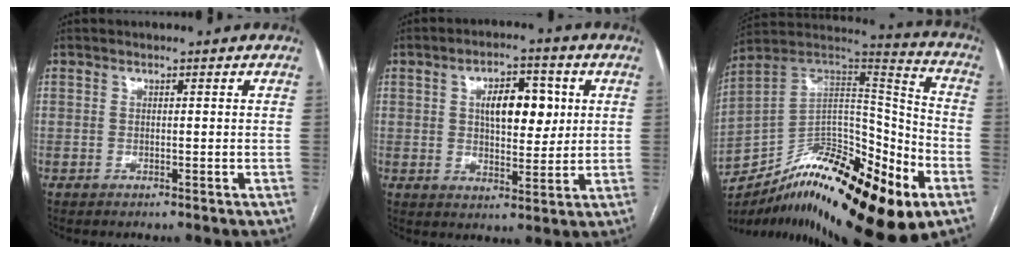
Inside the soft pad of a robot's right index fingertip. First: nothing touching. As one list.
[{"total": 8.7, "force": [2.2, 4.0, 7.4], "torque": [-0.115, 0.013, 0.036]}, {"total": 27.5, "force": [-13.9, 9.1, 21.9], "torque": [-0.339, 0.029, -0.221]}]